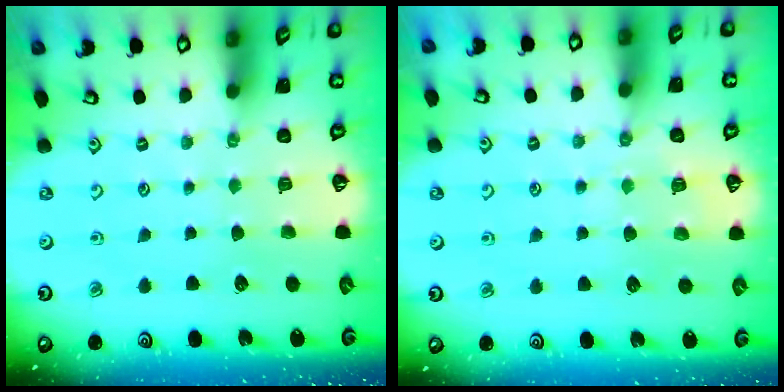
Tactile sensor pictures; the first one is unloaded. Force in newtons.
{"total": 6.3, "press": 6.3, "slide": 0.4}